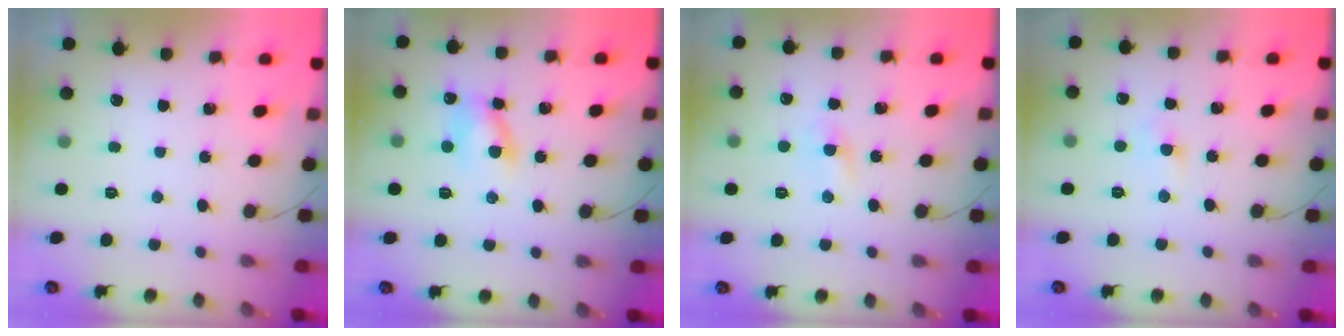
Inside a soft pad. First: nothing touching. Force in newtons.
{"total": 7.6, "press": 7.5, "slide": 0.8}
{"total": 2.0, "press": 1.8, "slide": 1.0}
{"total": 2.4, "press": 2.2, "slide": 0.9}